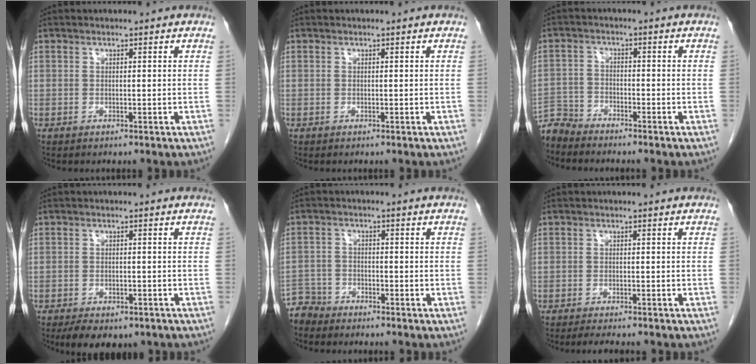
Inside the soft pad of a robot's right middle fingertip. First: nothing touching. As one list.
[{"total": 0.0}, {"total": 4.5, "force": [-4.4, 0.5, -0.6], "torque": [0.014, -0.008, -0.088]}, {"total": 7.1, "force": [-5.1, 3.3, 3.7], "torque": [-0.049, -0.006, -0.067]}, {"total": 4.2, "force": [-3.9, 1.3, -0.9], "torque": [0.017, -0.006, -0.078]}, {"total": 4.0, "force": [-3.5, 0.5, 2.0], "torque": [-0.029, -0.009, -0.046]}]